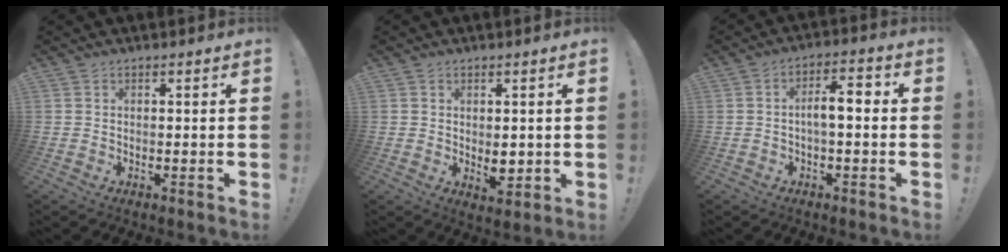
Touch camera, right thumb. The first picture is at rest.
{"total": 4.4, "force": [0.3, 2.9, 3.2], "torque": [-0.030, -0.002, 0.007]}
{"total": 7.2, "force": [-0.4, 2.6, 6.7], "torque": [-0.103, 0.011, -0.012]}